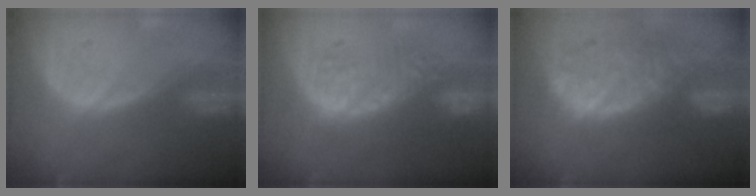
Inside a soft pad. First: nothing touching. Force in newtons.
{"total": 9.1, "press": 8.7, "slide": 2.6}
{"total": 11.4, "press": 9.6, "slide": 6.1}